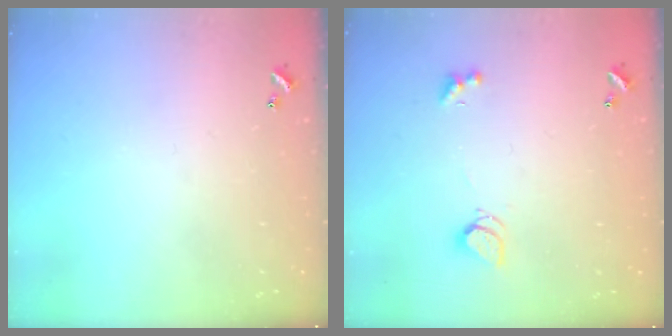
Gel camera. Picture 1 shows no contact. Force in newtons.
{"total": 2.5, "press": 2.5, "slide": 0.6}